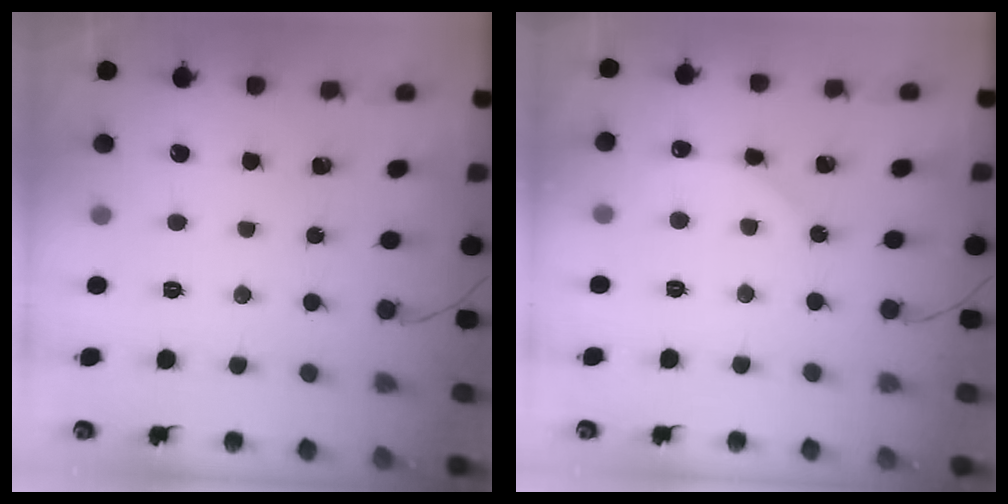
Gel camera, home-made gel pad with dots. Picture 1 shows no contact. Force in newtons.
{"total": 3.9, "press": 3.8, "slide": 0.5}